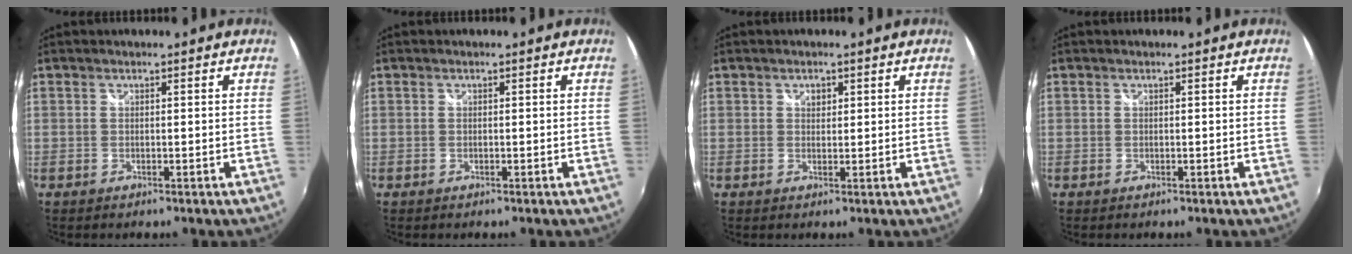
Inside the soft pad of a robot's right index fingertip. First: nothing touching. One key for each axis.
{"total": 0.0}
{"total": 1.5, "fx": 0.6, "fy": 1.2, "fz": 0.6, "tx": -0.006, "ty": 0.003, "tz": 0.010}
{"total": 0.0}